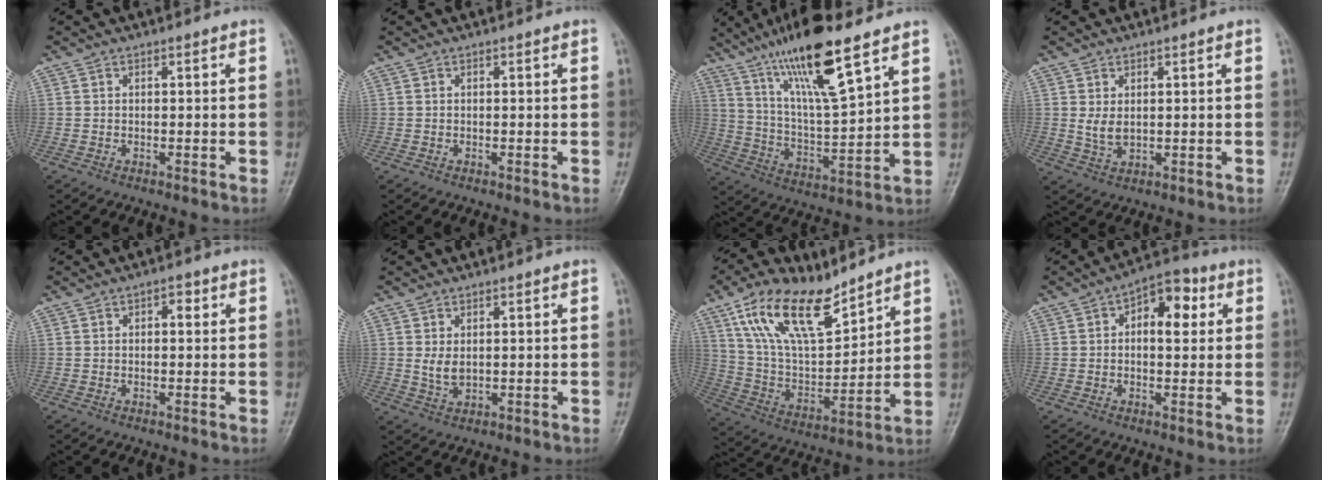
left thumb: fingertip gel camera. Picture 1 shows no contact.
{"total": 0.0}
{"total": 17.3, "force": [11.3, 3.1, 12.8], "torque": [-0.219, -0.051, 0.213]}
{"total": 3.0, "force": [0.7, 1.7, 2.3], "torque": [-0.039, -0.009, 0.020]}
{"total": 2.1, "force": [0.7, 1.1, 1.6], "torque": [-0.016, 0.003, 0.006]}
{"total": 3.0, "force": [0.6, 1.8, 2.3], "torque": [-0.037, -0.009, 0.019]}
{"total": 18.3, "force": [12.1, 7.6, 11.4], "torque": [-0.175, -0.051, 0.236]}
{"total": 9.1, "force": [2.4, 5.1, 7.2], "torque": [-0.076, 0.015, 0.026]}